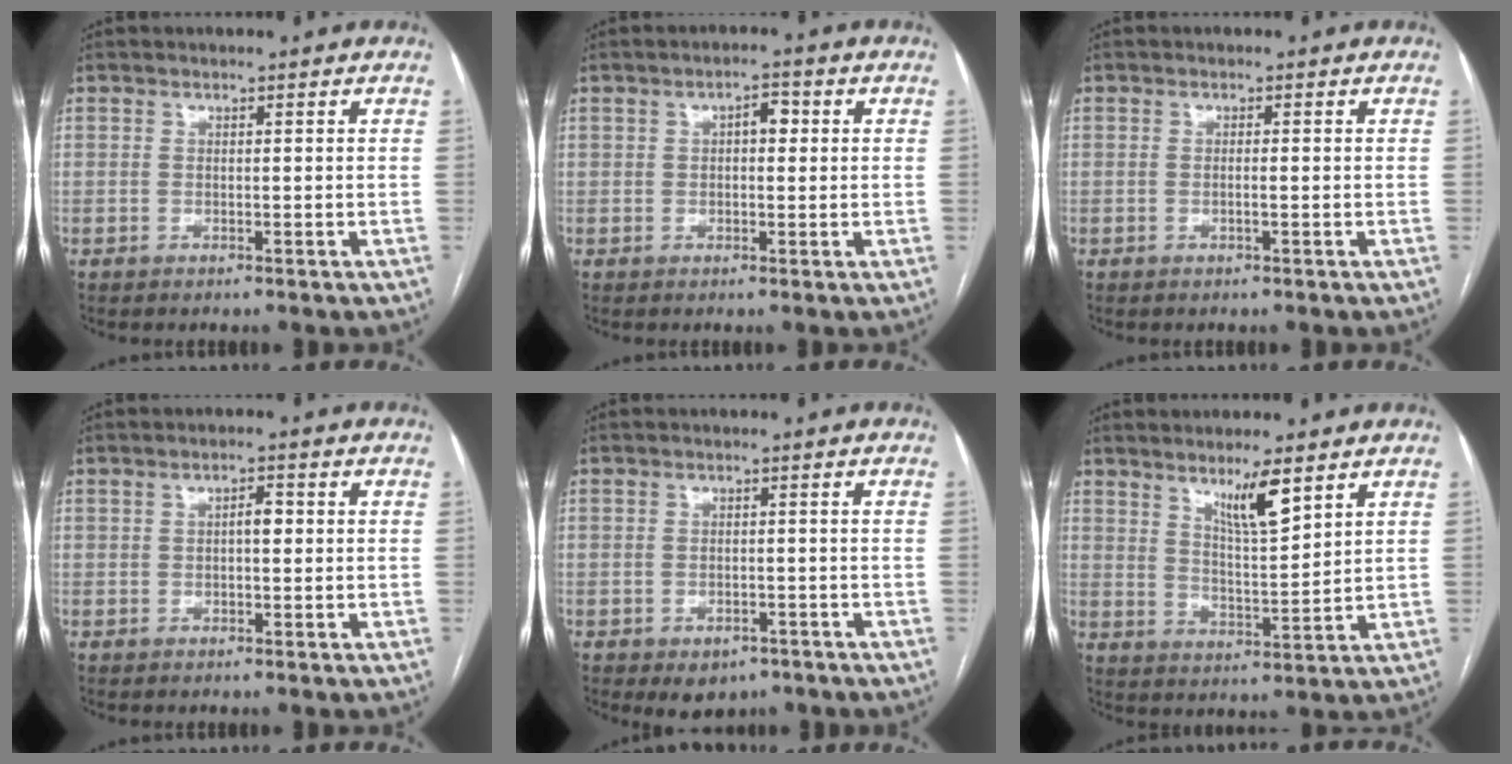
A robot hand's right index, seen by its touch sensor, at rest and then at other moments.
{"total": 3.2, "force": [0.7, 1.6, 2.6], "torque": [-0.042, 0.016, 0.009]}
{"total": 0.8, "force": [-0.2, 0.0, 0.8], "torque": [-0.017, 0.000, -0.004]}
{"total": 2.4, "force": [0.2, 1.0, 2.1], "torque": [-0.034, 0.012, 0.002]}
{"total": 4.2, "force": [-2.6, 2.7, 1.9], "torque": [-0.020, 0.000, -0.028]}
{"total": 7.1, "force": [4.5, 0.8, 5.4], "torque": [-0.097, -0.012, 0.082]}